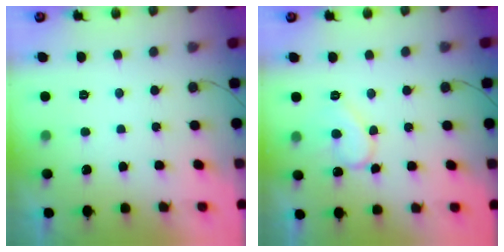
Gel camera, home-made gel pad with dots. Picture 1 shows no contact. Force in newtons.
{"total": 9.8, "press": 9.7, "slide": 0.9}